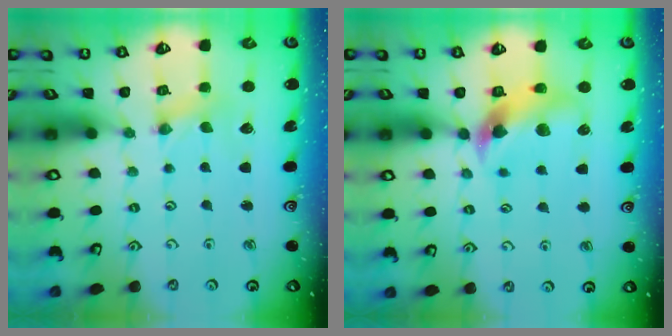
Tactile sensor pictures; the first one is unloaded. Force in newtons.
{"total": 10.4, "press": 10.3, "slide": 1.6}